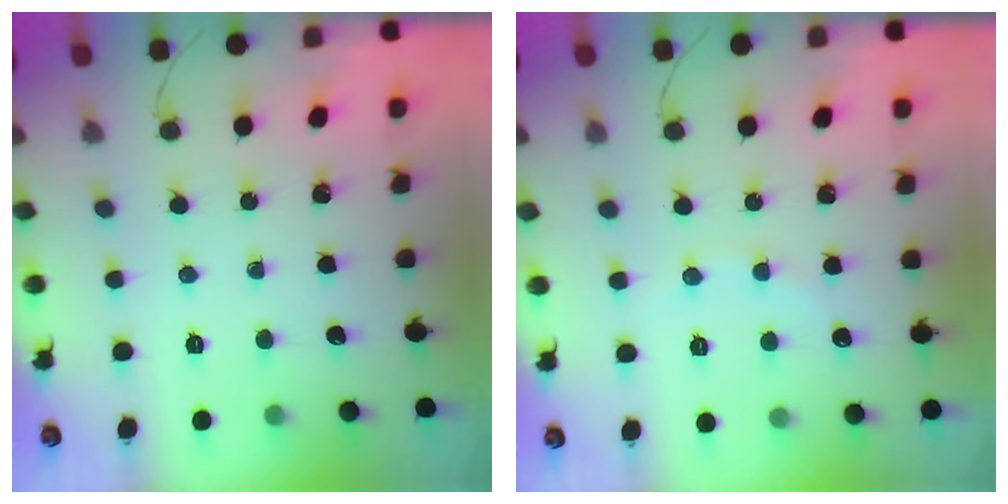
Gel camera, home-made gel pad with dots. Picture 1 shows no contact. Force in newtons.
{"total": 4.1, "press": 3.9, "slide": 1.2}